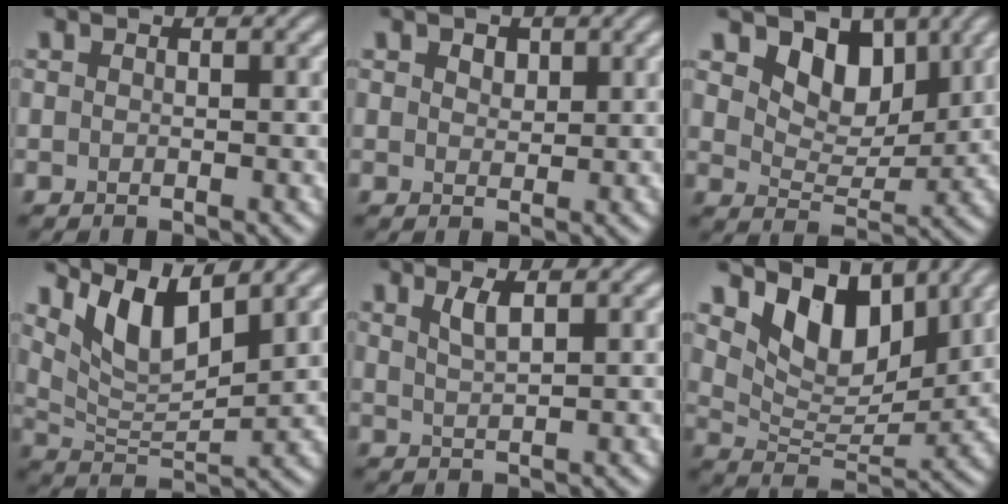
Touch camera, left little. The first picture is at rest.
{"total": 1.6, "force": [1.0, 1.0, 0.7], "torque": [-0.013, 0.001, 0.014]}
{"total": 5.4, "force": [3.2, 3.3, 2.9], "torque": [-0.055, -0.014, 0.048]}
{"total": 6.5, "force": [4.2, 2.1, 4.5], "torque": [-0.094, -0.006, 0.081]}
{"total": 1.9, "force": [1.0, 0.4, 1.5], "torque": [-0.031, 0.001, 0.019]}
{"total": 7.3, "force": [4.5, 3.8, 4.3], "torque": [-0.079, -0.011, 0.075]}